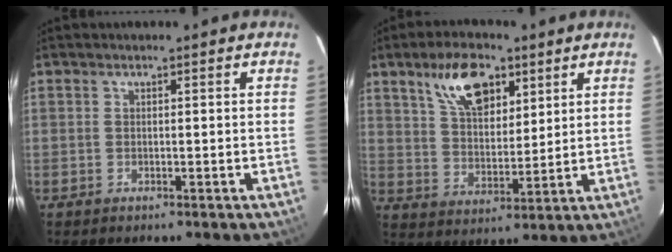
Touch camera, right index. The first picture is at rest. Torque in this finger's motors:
{"motor_torque": [1.33, 0.80, 0.34, 0.09]}